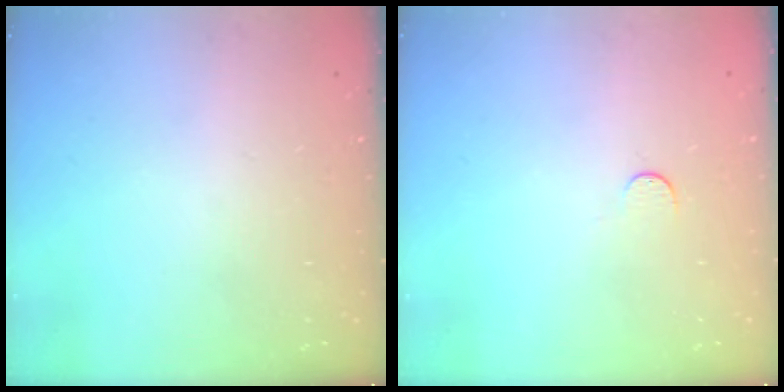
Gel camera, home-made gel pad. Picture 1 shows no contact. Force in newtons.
{"total": 3.3, "press": 3.2, "slide": 0.3}